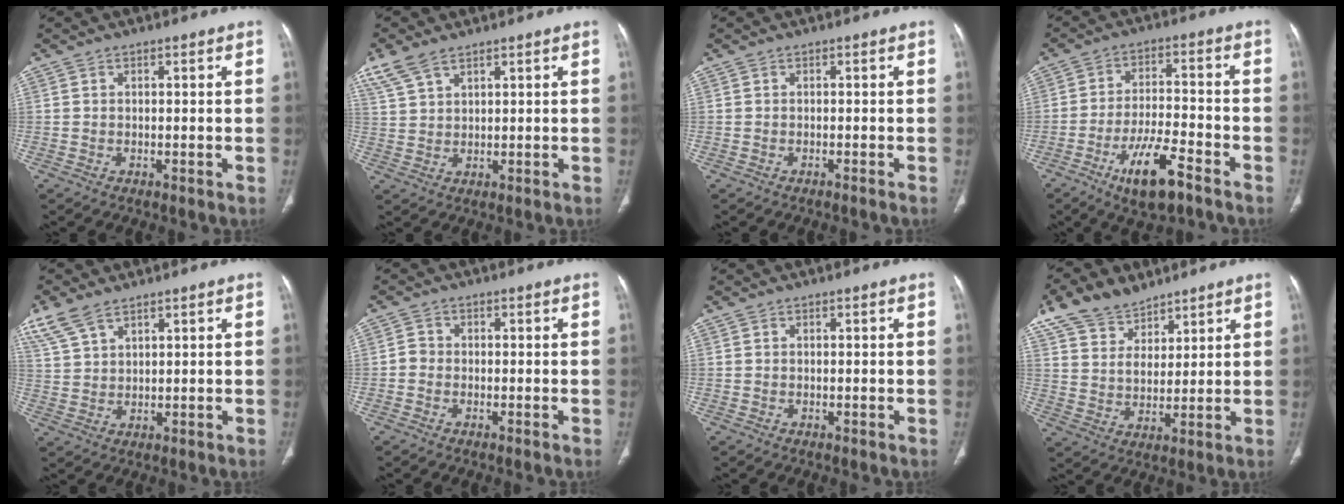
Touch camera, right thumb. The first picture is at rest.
{"total": 5.6, "force": [4.0, 2.3, 3.1], "torque": [-0.068, 0.003, 0.093]}
{"total": 1.2, "force": [-0.9, -0.2, 0.6], "torque": [-0.009, 0.011, -0.011]}
{"total": 11.0, "force": [-6.5, 3.4, 8.2], "torque": [-0.146, 0.032, -0.106]}
{"total": 6.5, "force": [4.7, 2.8, 3.6], "torque": [-0.077, 0.000, 0.108]}
{"total": 1.6, "force": [-0.7, 1.2, 0.8], "torque": [-0.011, 0.004, -0.021]}
{"total": 0.0}
{"total": 11.1, "force": [6.5, 8.4, 3.1], "torque": [-0.032, -0.005, 0.122]}